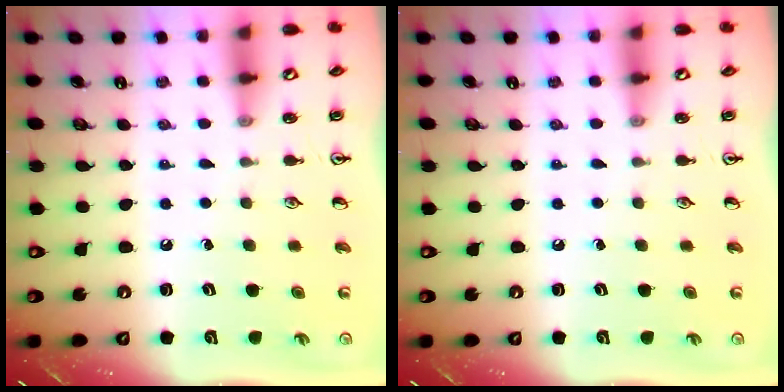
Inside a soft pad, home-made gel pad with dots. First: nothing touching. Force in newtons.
{"total": 0.0}